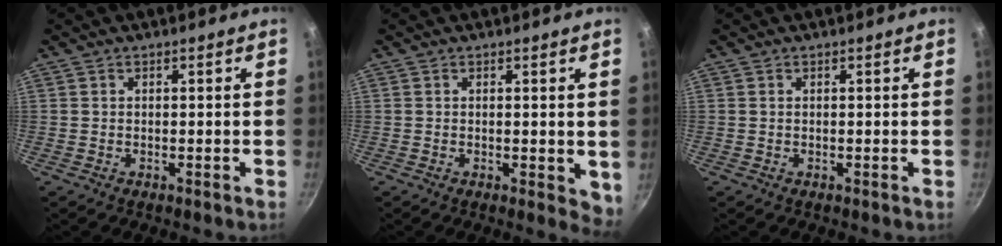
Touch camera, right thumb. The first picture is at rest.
{"total": 3.9, "force": [0.2, 1.7, 3.5], "torque": [-0.037, -0.009, 0.003]}
{"total": 0.0}